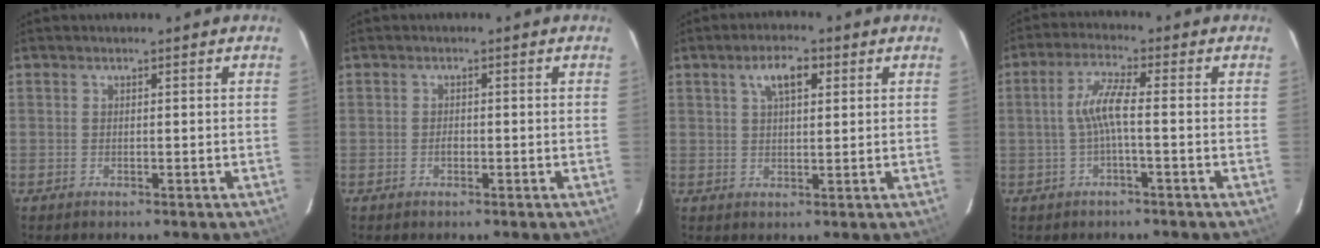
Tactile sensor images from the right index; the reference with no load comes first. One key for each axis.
{"total": 1.2, "fx": -0.5, "fy": 0.8, "fz": 0.7, "tx": -0.012, "ty": 0.003, "tz": -0.009}
{"total": 5.3, "fx": 2.3, "fy": 2.2, "fz": 4.2, "tx": -0.073, "ty": 0.013, "tz": 0.041}
{"total": 5.3, "fx": -0.9, "fy": 0.4, "fz": 5.2, "tx": -0.111, "ty": 0.007, "tz": -0.014}